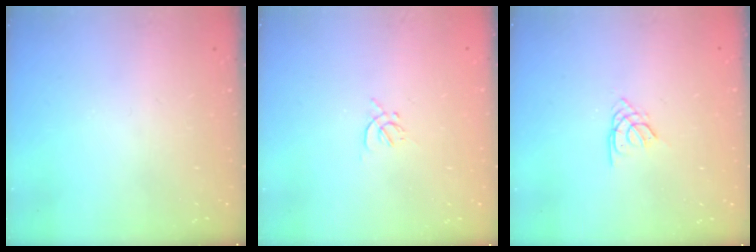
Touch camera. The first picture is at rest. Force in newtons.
{"total": 1.7, "press": 1.7, "slide": 0.5}
{"total": 2.5, "press": 2.4, "slide": 0.5}